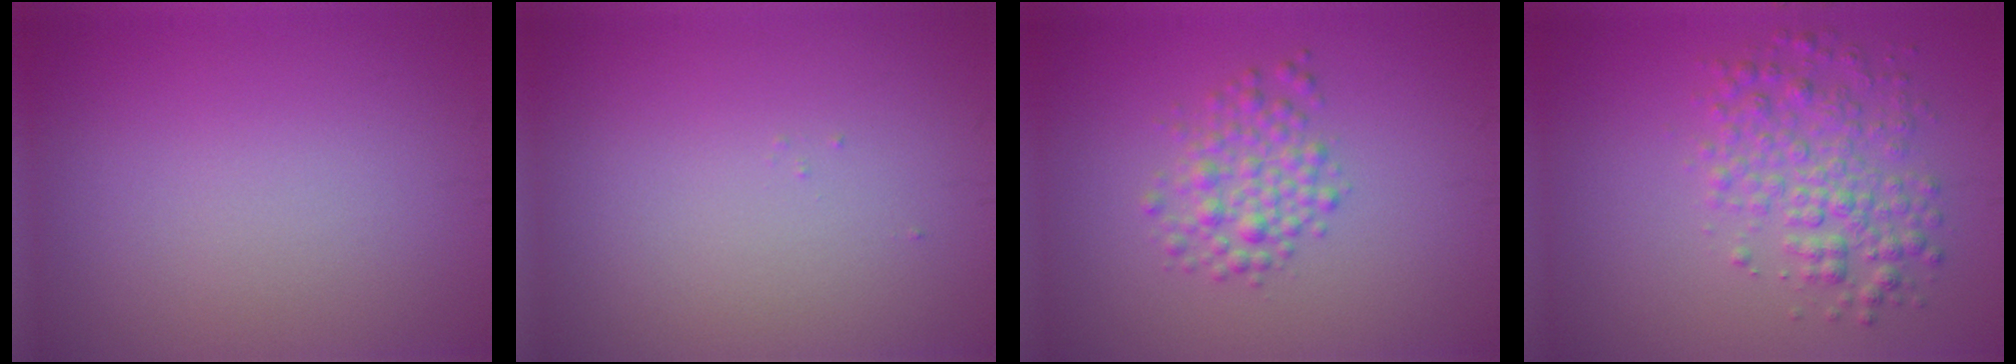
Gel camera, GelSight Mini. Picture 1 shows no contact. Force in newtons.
{"total": 0.0}
{"total": 2.9, "press": 2.9, "slide": 0.0}
{"total": 4.0, "press": 4.0, "slide": 0.1}